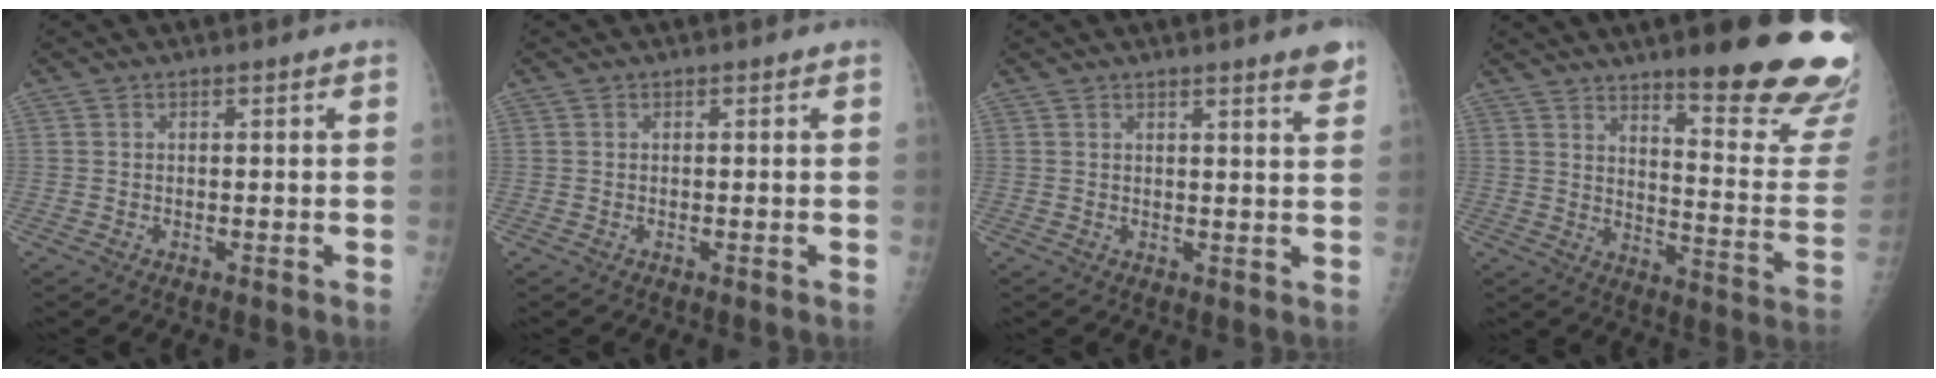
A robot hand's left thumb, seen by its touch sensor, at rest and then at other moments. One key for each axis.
{"total": 0.0}
{"total": 3.8, "fx": 2.7, "fy": 0.0, "fz": 2.7, "tx": -0.032, "ty": -0.018, "tz": 0.036}
{"total": 22.1, "fx": 15.2, "fy": 3.9, "fz": 15.5, "tx": -0.174, "ty": -0.109, "tz": 0.207}